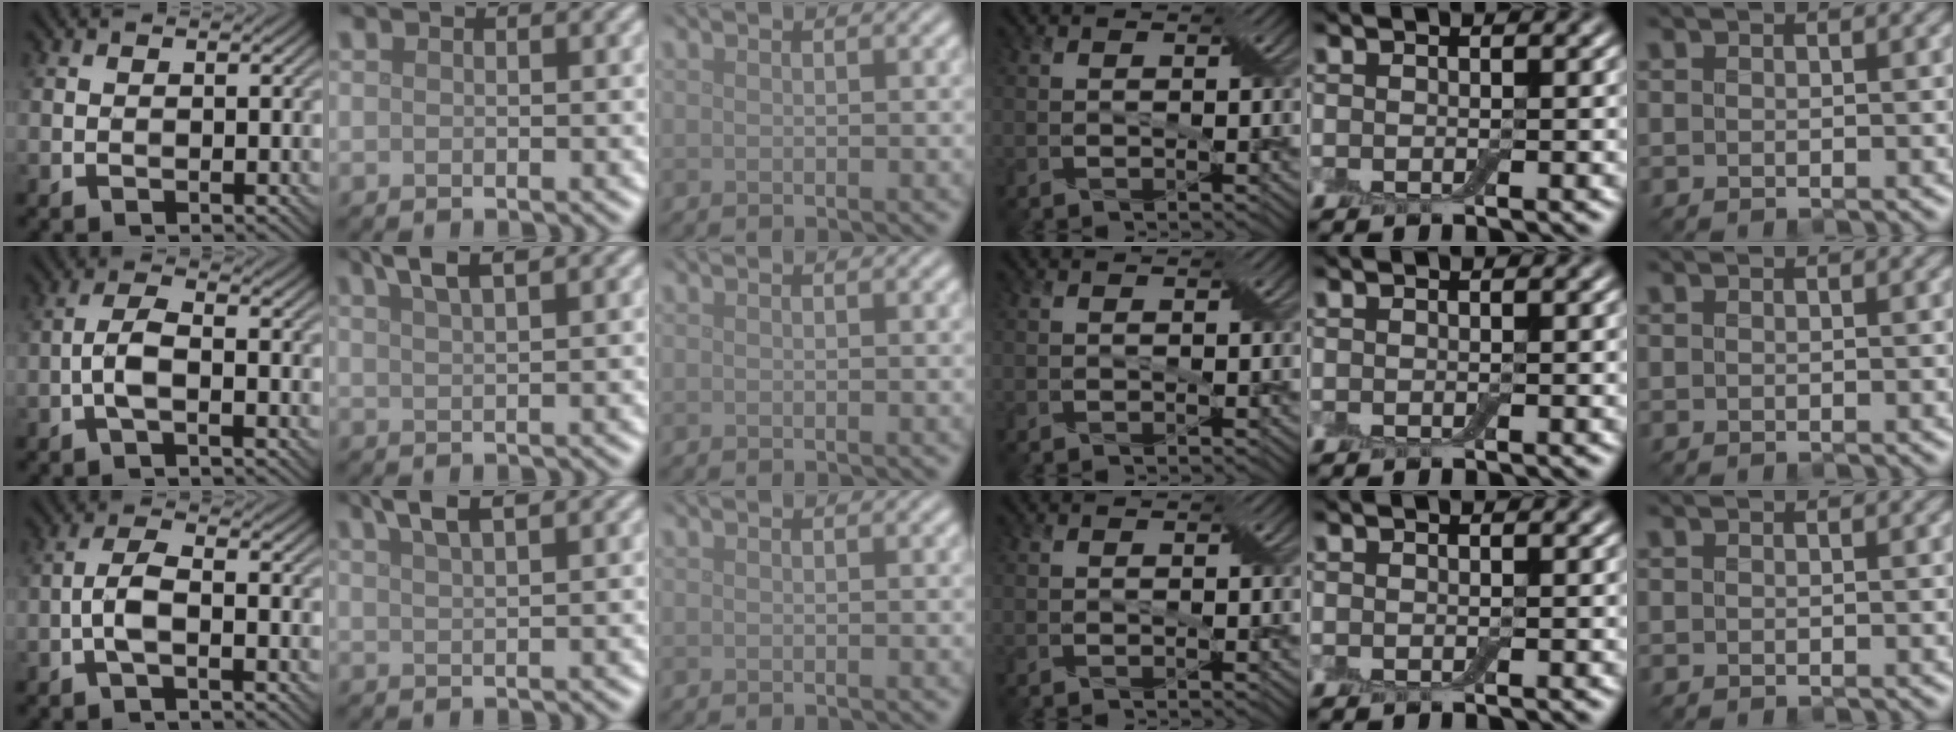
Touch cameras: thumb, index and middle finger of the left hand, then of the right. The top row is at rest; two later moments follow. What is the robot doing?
{"motion": "shake", "object": "box of matches"}